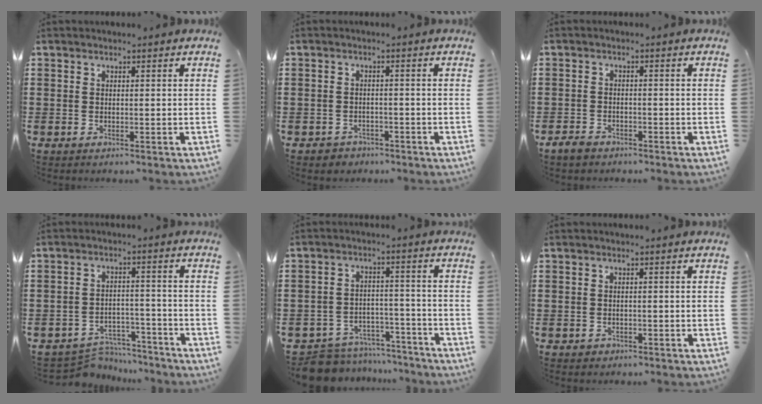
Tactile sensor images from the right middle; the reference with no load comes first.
{"total": 1.4, "force": [-1.3, 0.7, -0.1], "torque": [-0.004, 0.003, -0.030]}
{"total": 2.0, "force": [-1.7, 0.9, 0.6], "torque": [-0.023, 0.001, -0.037]}
{"total": 5.1, "force": [-5.0, 0.9, 0.3], "torque": [-0.014, 0.009, -0.103]}
{"total": 7.1, "force": [-6.9, 1.4, 0.7], "torque": [-0.017, 0.020, -0.138]}
{"total": 0.5, "force": [-0.3, 0.4, 0.1], "torque": [-0.003, 0.002, -0.008]}